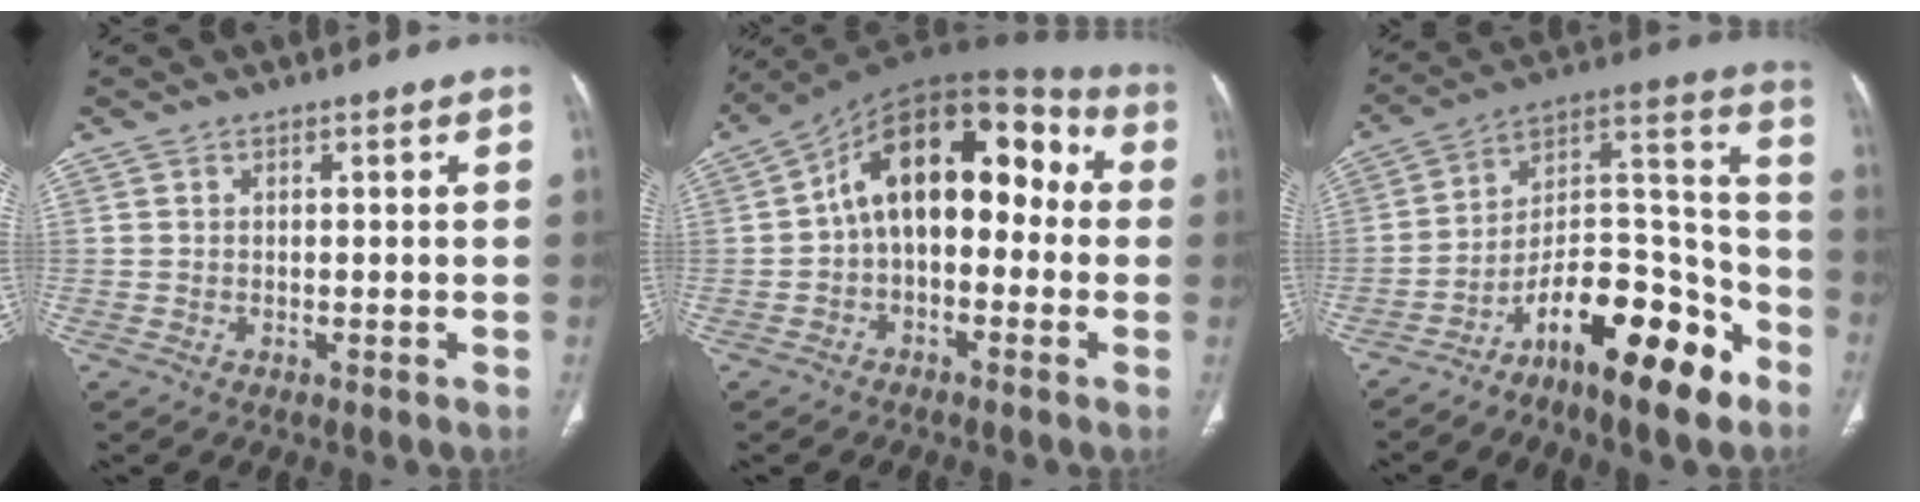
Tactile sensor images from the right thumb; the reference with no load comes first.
{"total": 16.0, "force": [0.0, 9.8, 12.6], "torque": [-0.152, 0.060, -0.015]}
{"total": 19.4, "force": [-11.9, 6.4, 14.0], "torque": [-0.196, 0.104, -0.198]}